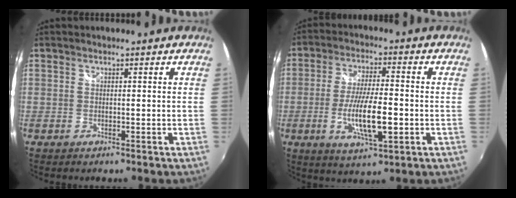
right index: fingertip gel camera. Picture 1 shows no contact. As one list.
[{"total": 11.1, "force": [-2.8, 2.5, 10.4], "torque": [-0.199, -0.014, -0.048]}]